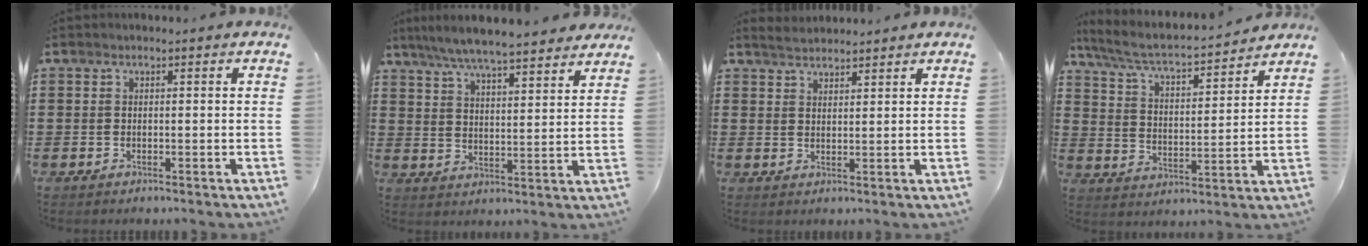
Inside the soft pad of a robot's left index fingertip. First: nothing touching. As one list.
[{"total": 6.5, "force": [6.0, 0.2, 2.3], "torque": [-0.068, -0.029, 0.106]}, {"total": 2.4, "force": [2.4, 0.4, 0.4], "torque": [-0.013, 0.001, 0.046]}, {"total": 5.0, "force": [4.4, 0.5, 2.3], "torque": [-0.067, -0.033, 0.067]}]